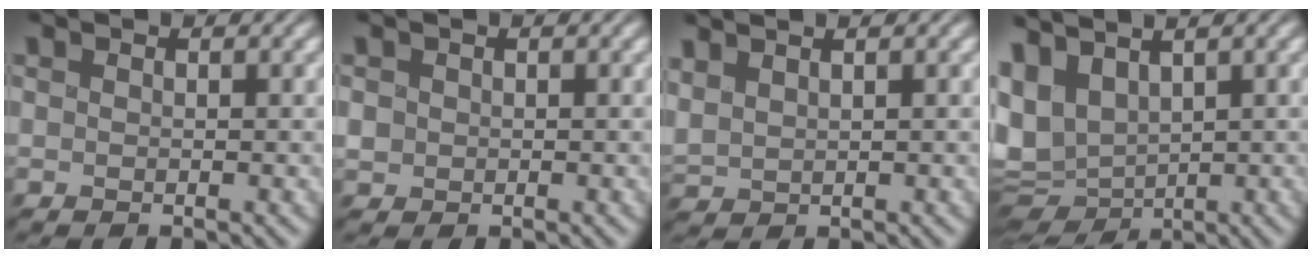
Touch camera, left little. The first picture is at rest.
{"total": 0.9, "force": [-0.1, 0.9, -0.1], "torque": [-0.004, -0.003, 0.005]}
{"total": 2.0, "force": [1.6, 0.7, 0.9], "torque": [-0.023, 0.011, 0.032]}
{"total": 7.1, "force": [0.6, 4.8, 5.2], "torque": [-0.106, -0.003, 0.044]}